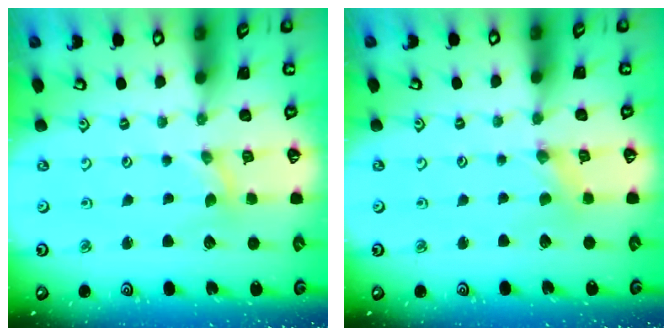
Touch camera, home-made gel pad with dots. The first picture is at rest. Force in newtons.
{"total": 0.0}